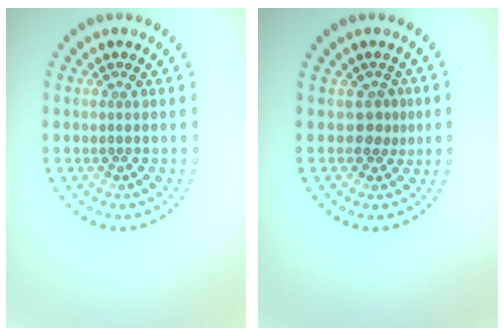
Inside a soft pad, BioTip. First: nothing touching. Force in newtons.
{"total": 1.7, "press": 1.2, "slide": 1.2}